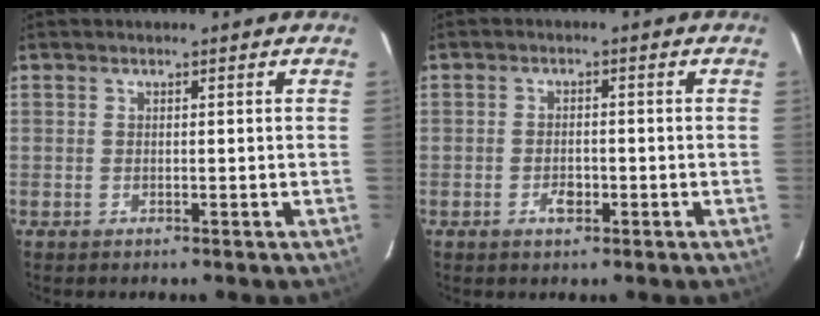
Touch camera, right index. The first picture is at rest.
{"total": 2.9, "force": [-1.3, 1.7, 2.0], "torque": [-0.038, 0.001, -0.022]}